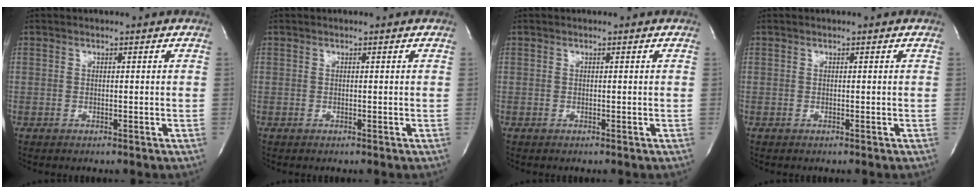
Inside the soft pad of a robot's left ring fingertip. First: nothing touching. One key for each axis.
{"total": 0.0}
{"total": 0.0}
{"total": 0.0}